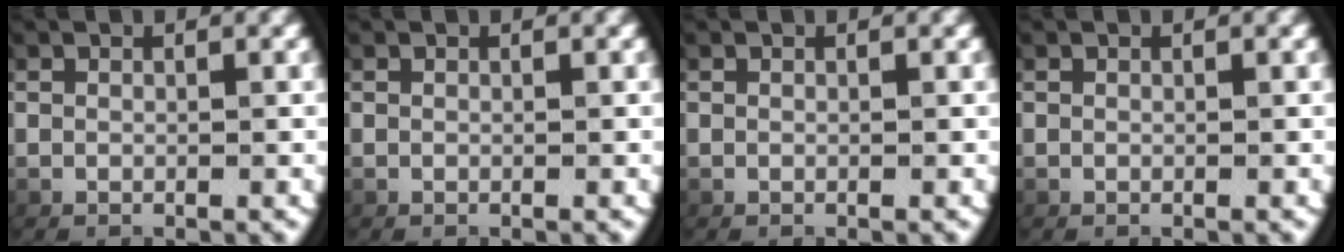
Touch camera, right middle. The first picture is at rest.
{"total": 0.0}
{"total": 0.0}
{"total": 0.0}